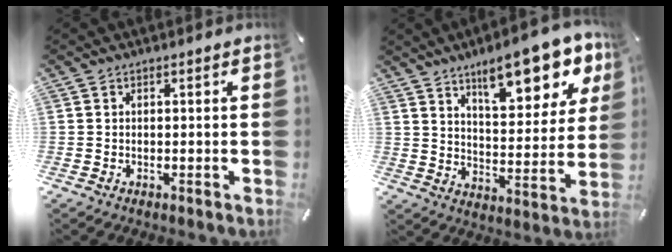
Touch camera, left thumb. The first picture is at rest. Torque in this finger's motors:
{"motor_torque": [2.74, 1.47, 1.31, -1.41, 0.16]}